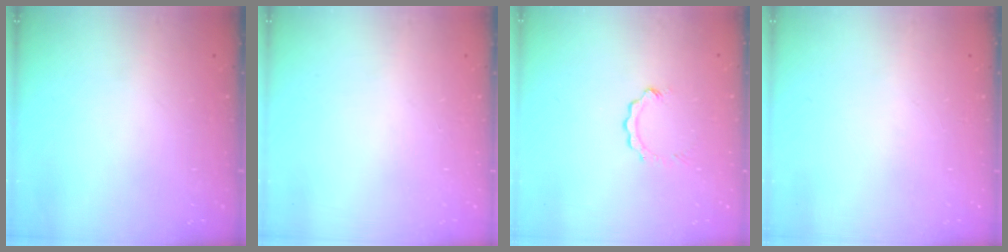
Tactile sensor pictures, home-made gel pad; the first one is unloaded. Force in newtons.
{"total": 0.0}
{"total": 2.5, "press": 2.5, "slide": 0.4}
{"total": 0.0}